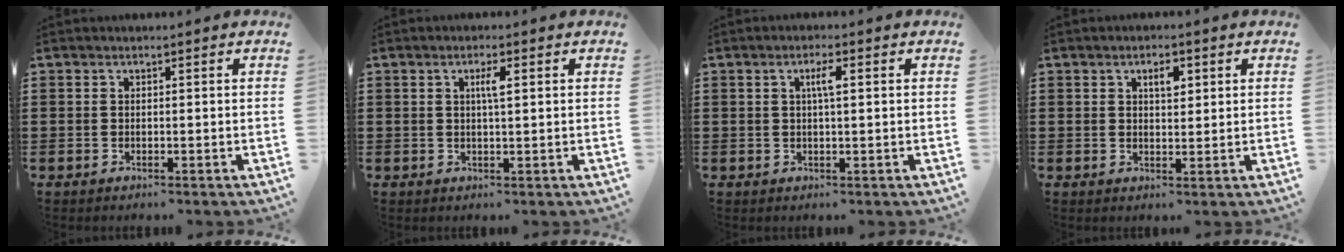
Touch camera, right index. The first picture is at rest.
{"total": 2.1, "force": [0.5, 0.3, 2.0], "torque": [-0.040, 0.002, 0.007]}
{"total": 2.6, "force": [0.6, 0.5, 2.5], "torque": [-0.049, 0.004, 0.007]}
{"total": 2.7, "force": [1.2, 1.2, 2.1], "torque": [-0.029, -0.001, 0.015]}